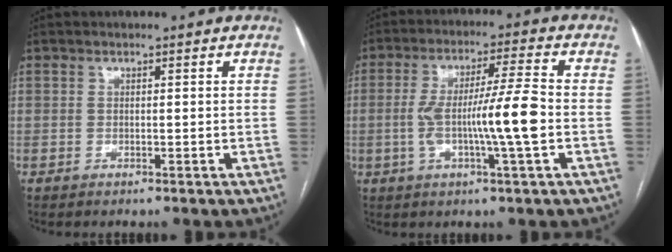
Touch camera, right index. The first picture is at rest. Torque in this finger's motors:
{"motor_torque": [1.34, -0.04, 0.65, 0.21]}